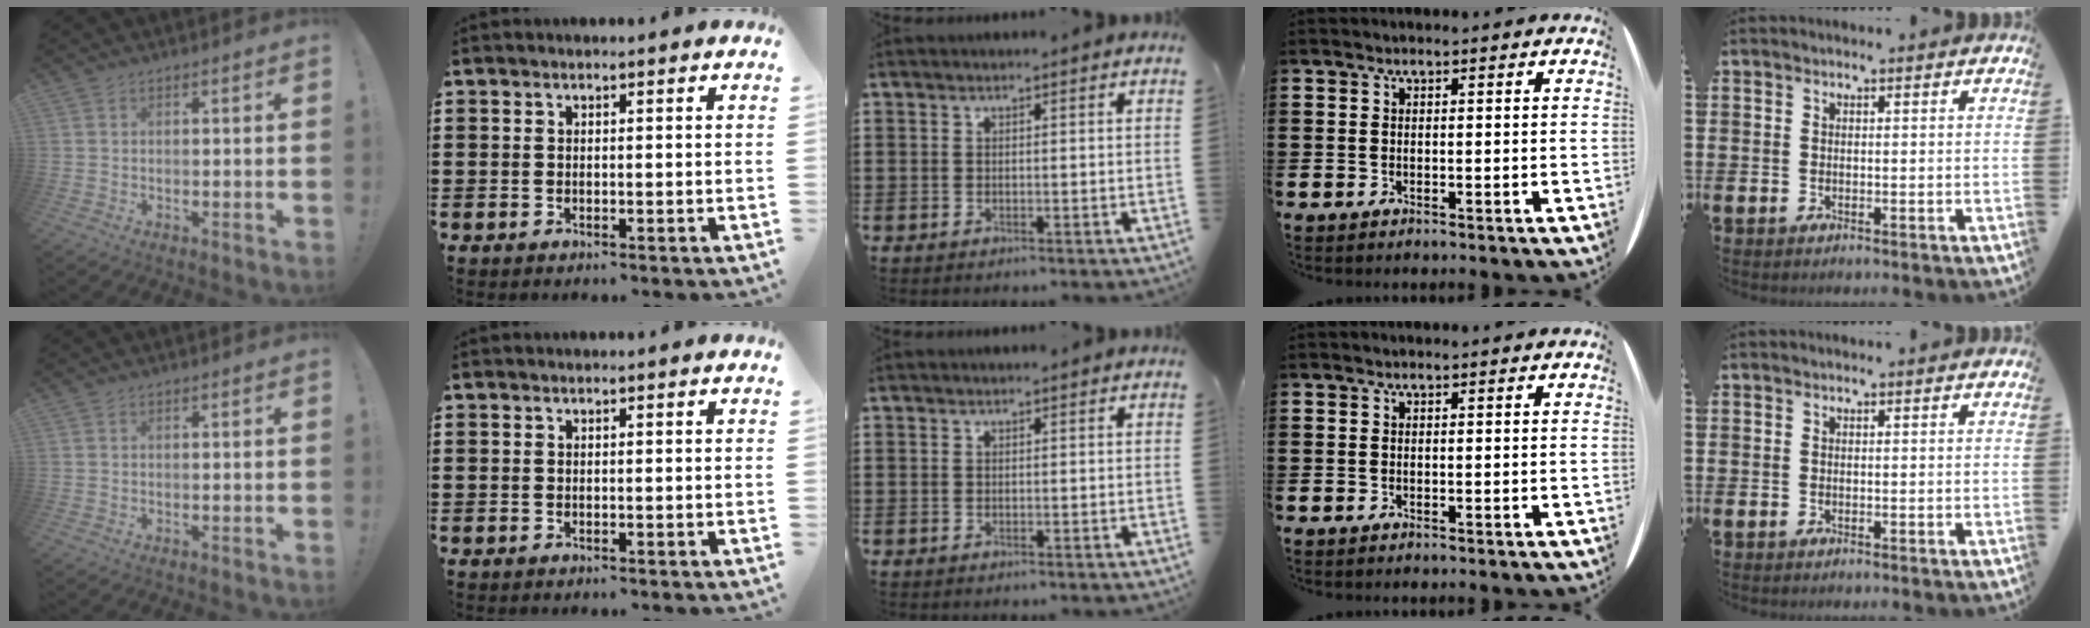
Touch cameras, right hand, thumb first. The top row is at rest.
{}